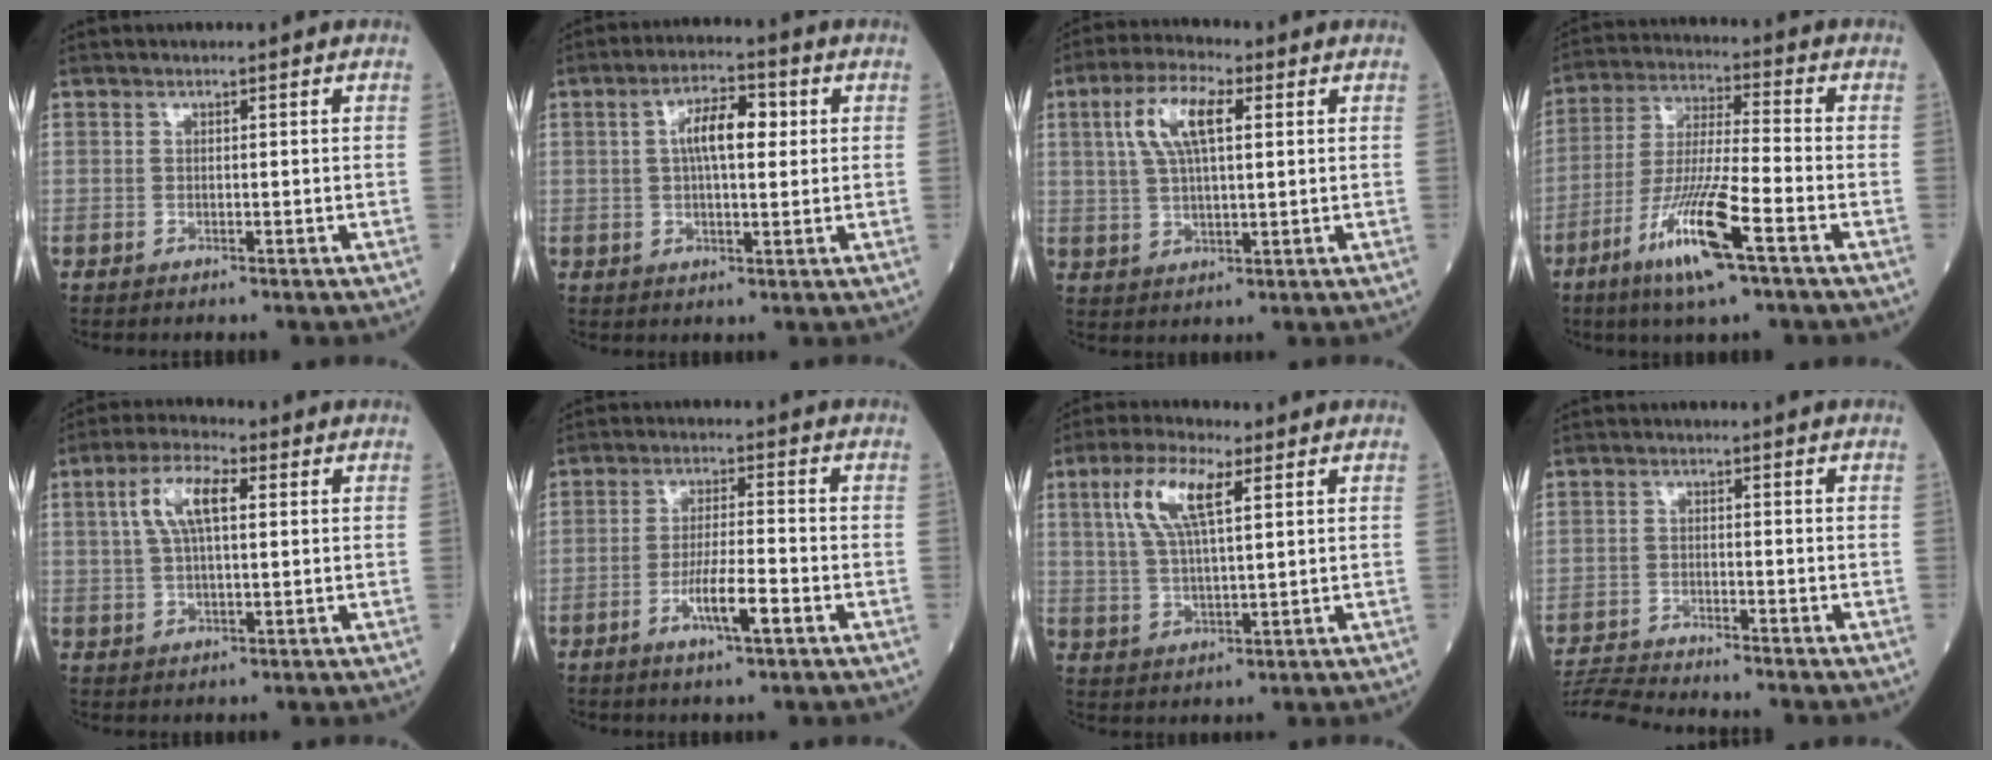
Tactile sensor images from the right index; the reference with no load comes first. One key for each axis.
{"total": 6.8, "fx": 1.4, "fy": 2.3, "fz": 6.3, "tx": -0.115, "ty": 0.018, "tz": 0.022}
{"total": 8.2, "fx": 2.5, "fy": 2.6, "fz": 7.4, "tx": -0.154, "ty": 0.016, "tz": 0.049}
{"total": 12.7, "fx": -6.4, "fy": 0.5, "fz": 11.0, "tx": -0.221, "ty": -0.021, "tz": -0.119}
{"total": 7.5, "fx": 2.1, "fy": 2.4, "fz": 6.8, "tx": -0.140, "ty": 0.016, "tz": 0.039}
{"total": 6.3, "fx": -2.7, "fy": 0.6, "fz": 5.7, "tx": -0.105, "ty": -0.006, "tz": -0.049}
{"total": 8.8, "fx": 3.5, "fy": 2.1, "fz": 7.7, "tx": -0.164, "ty": 0.013, "tz": 0.070}
{"total": 7.2, "fx": -7.1, "fy": -0.9, "fz": 0.9, "tx": -0.016, "ty": -0.013, "tz": -0.129}